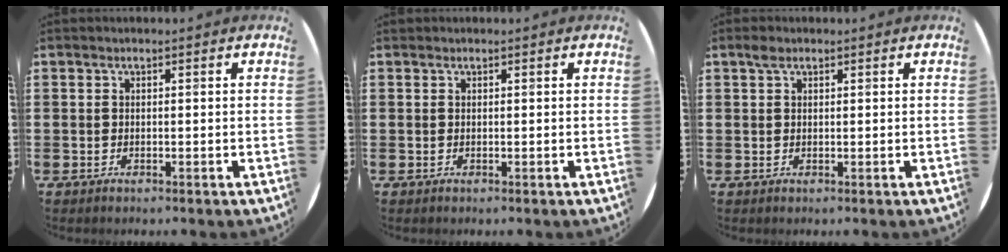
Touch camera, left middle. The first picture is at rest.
{"total": 0.0}
{"total": 1.2, "force": [0.9, 0.7, 0.5], "torque": [-0.005, 0.002, 0.014]}